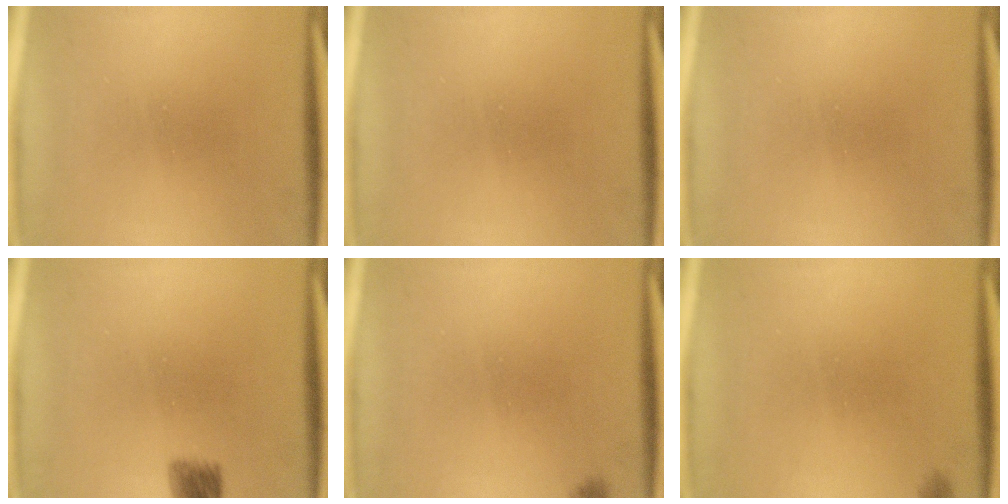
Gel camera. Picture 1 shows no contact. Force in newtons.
{"total": 0.0}
{"total": 0.0}
{"total": 3.0}
{"total": 1.0}
{"total": 0.6}